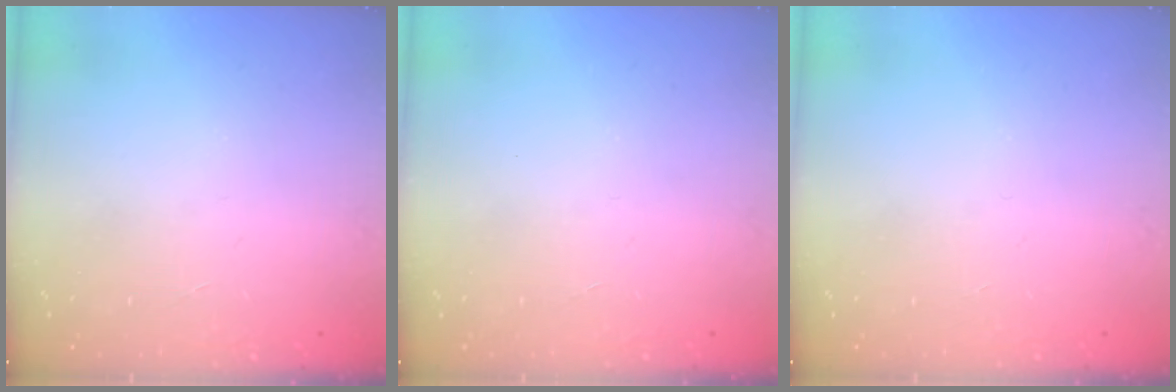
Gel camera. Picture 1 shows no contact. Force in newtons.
{"total": 0.0}
{"total": 0.0}